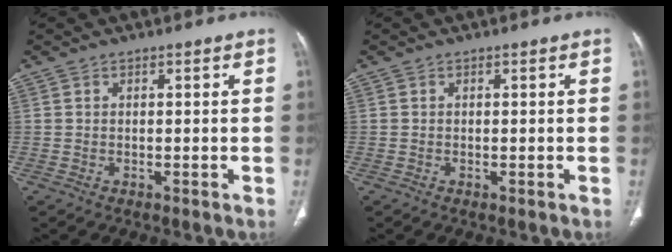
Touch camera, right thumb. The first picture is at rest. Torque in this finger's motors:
{"motor_torque": [-0.41, 0.13, -0.22, 0.38, 0.03]}